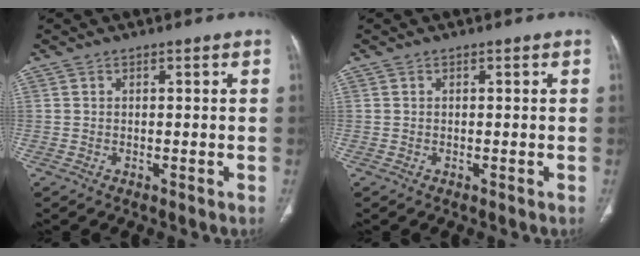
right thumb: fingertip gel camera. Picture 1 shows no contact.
{"total": 0.0}